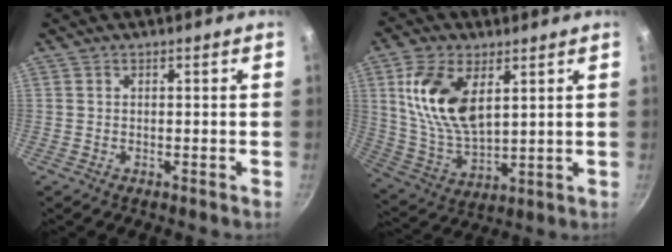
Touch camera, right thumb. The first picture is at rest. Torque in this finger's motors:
{"motor_torque": [-0.99, 1.74, 1.42, 0.48, 0.36]}